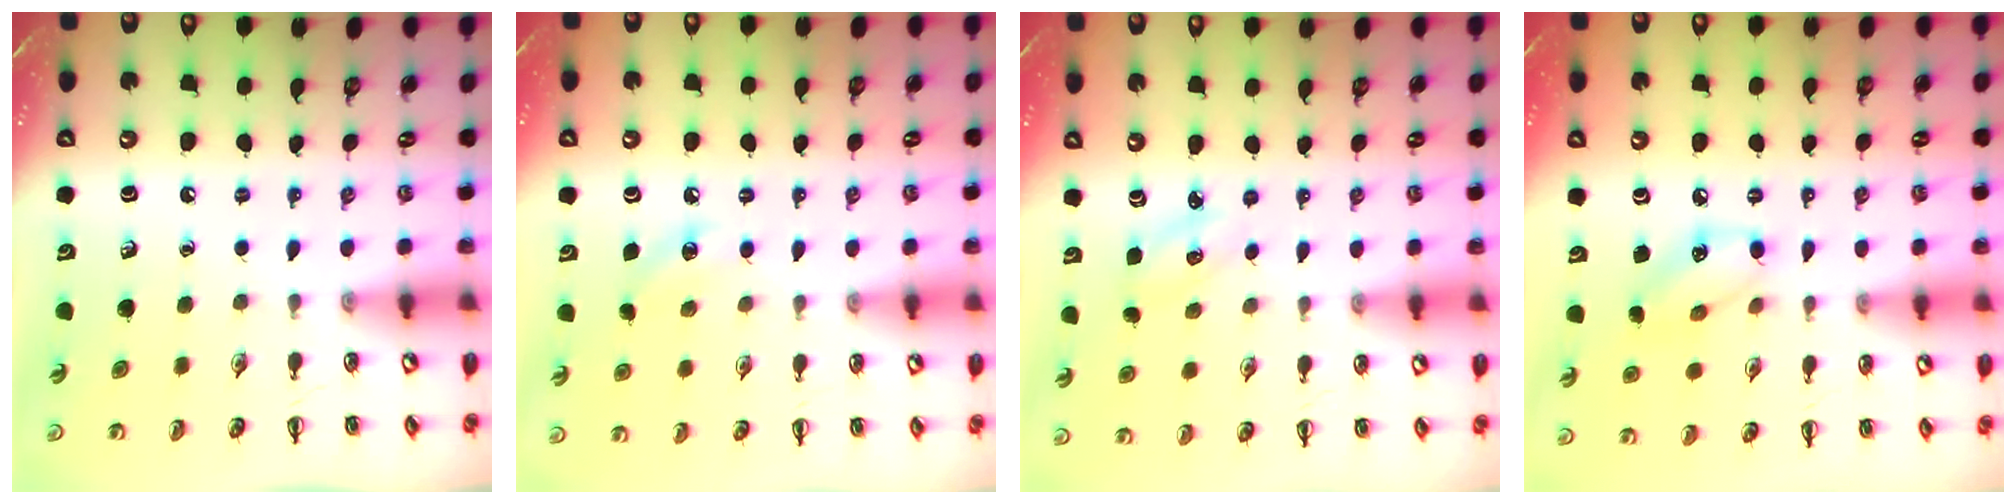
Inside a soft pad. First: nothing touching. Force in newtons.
{"total": 7.1, "press": 7.0, "slide": 1.5}
{"total": 3.0, "press": 2.9, "slide": 0.9}
{"total": 7.9, "press": 7.9, "slide": 0.4}